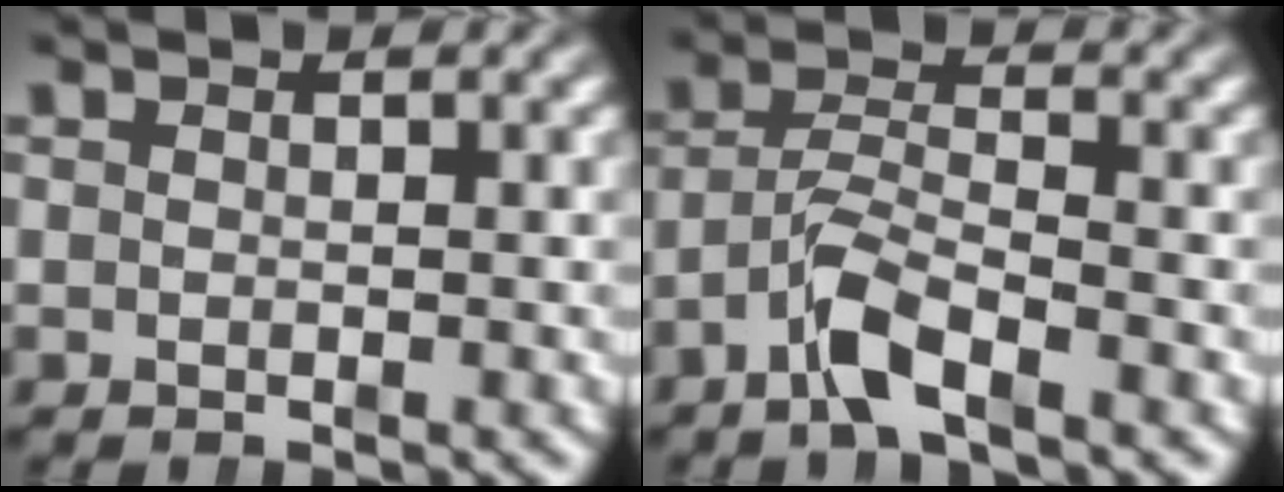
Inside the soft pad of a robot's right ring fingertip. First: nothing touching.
{"total": 3.8, "force": [-2.0, 1.4, 2.8], "torque": [-0.058, -0.013, -0.035]}